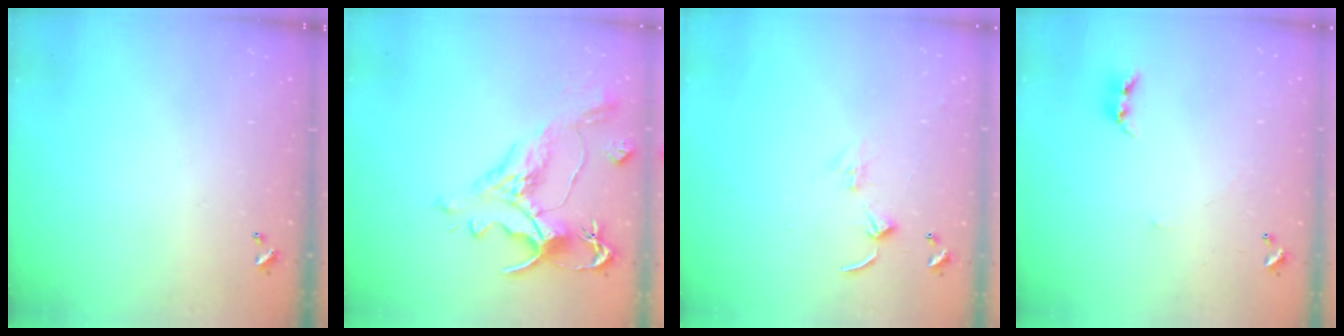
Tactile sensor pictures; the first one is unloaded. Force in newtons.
{"total": 1.6, "press": 0.7, "slide": 1.4}
{"total": 1.4, "press": 1.3, "slide": 0.3}
{"total": 2.4, "press": 2.4, "slide": 0.2}